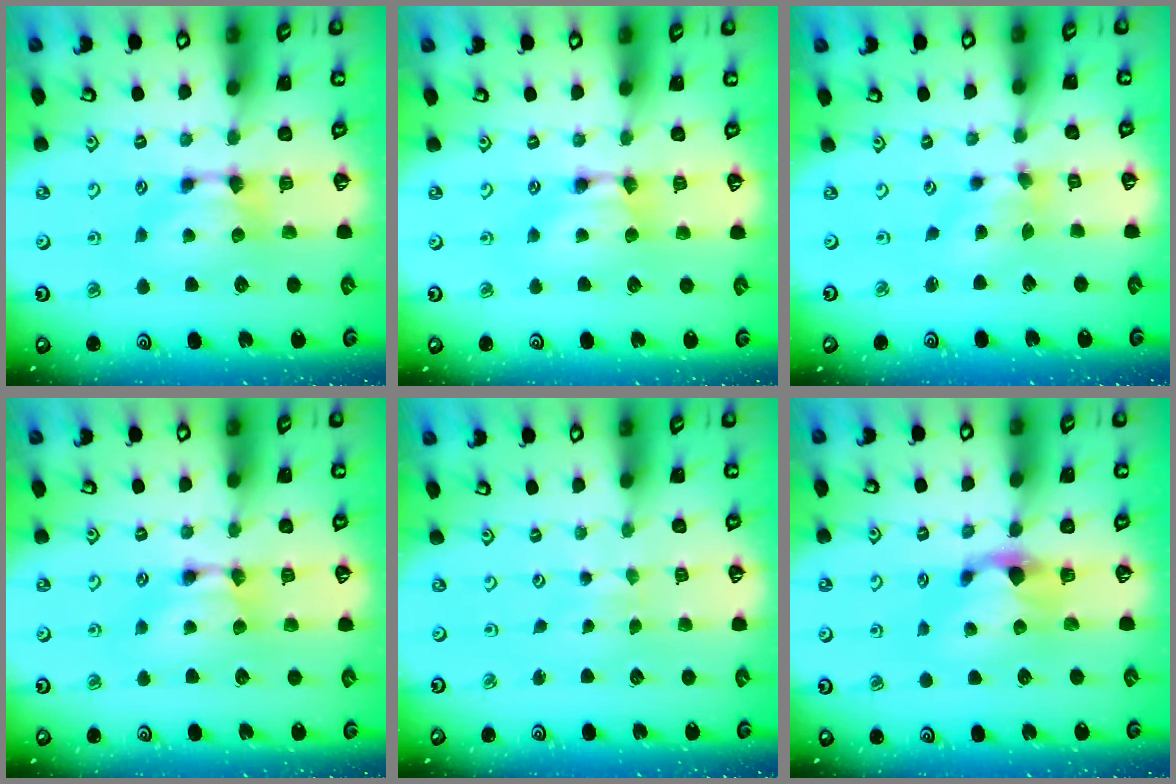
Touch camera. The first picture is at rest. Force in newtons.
{"total": 1.6, "press": 1.6, "slide": 0.2}
{"total": 2.5, "press": 2.1, "slide": 1.5}
{"total": 1.7, "press": 1.7, "slide": 0.1}
{"total": 3.6, "press": 3.6, "slide": 0.1}
{"total": 1.4, "press": 0.6, "slide": 1.3}